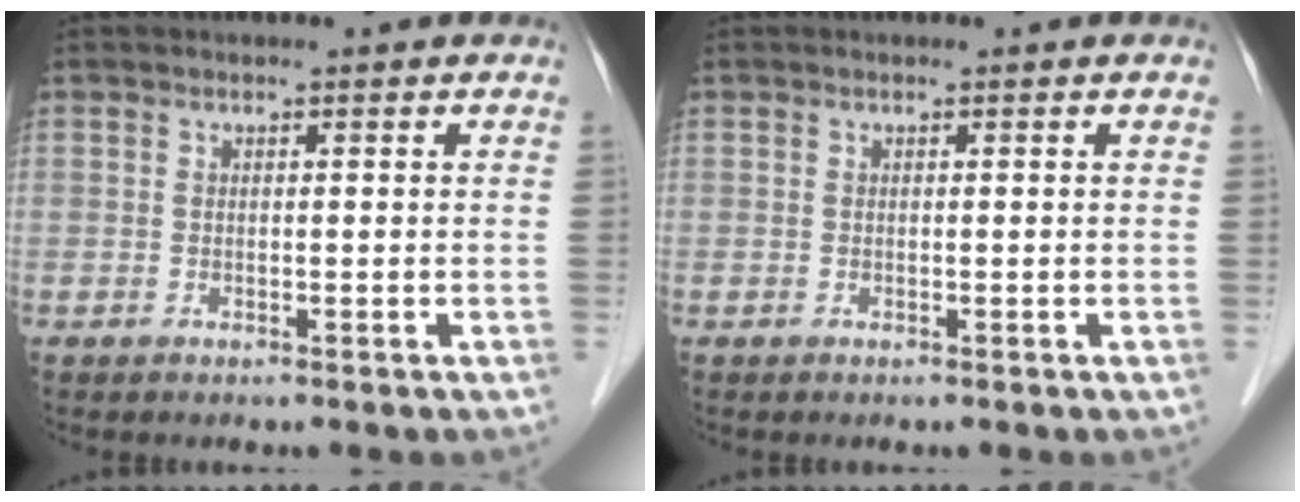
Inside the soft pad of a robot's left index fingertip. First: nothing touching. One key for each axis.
{"total": 0.0}